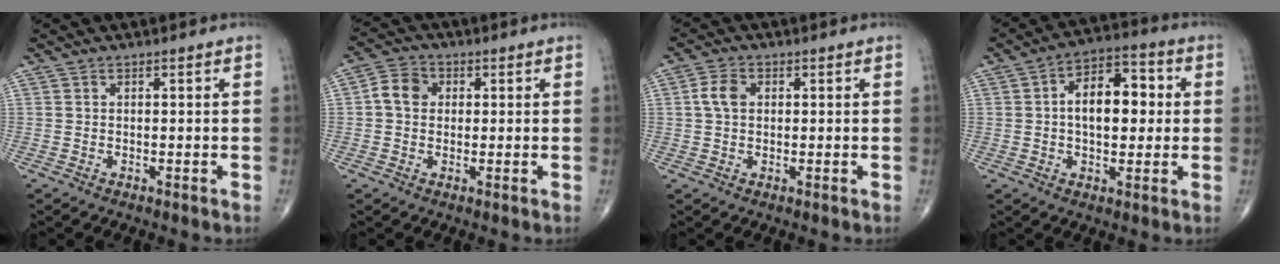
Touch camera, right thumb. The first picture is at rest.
{"total": 5.2, "force": [0.6, 4.3, 2.8], "torque": [-0.038, 0.012, 0.001]}
{"total": 3.9, "force": [0.6, 2.7, 2.7], "torque": [-0.054, 0.006, 0.008]}
{"total": 12.1, "force": [1.1, 7.0, 9.9], "torque": [-0.129, 0.023, 0.011]}